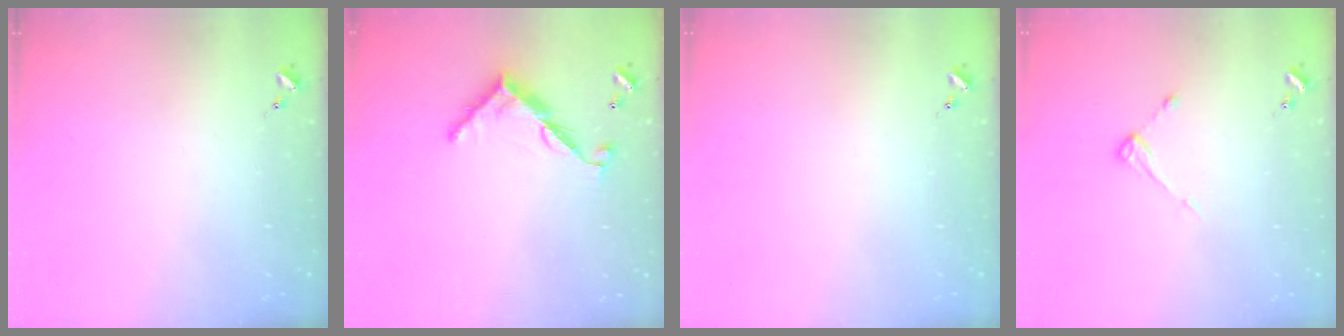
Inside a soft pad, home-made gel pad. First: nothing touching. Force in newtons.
{"total": 9.7, "press": 9.7, "slide": 0.4}
{"total": 0.0}
{"total": 4.7, "press": 4.7, "slide": 0.4}